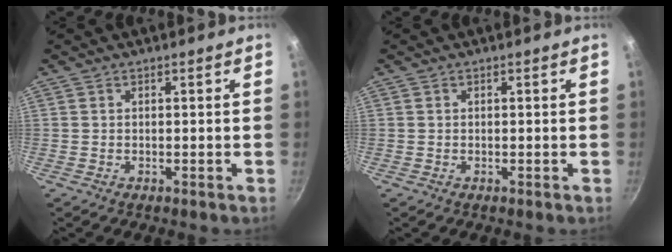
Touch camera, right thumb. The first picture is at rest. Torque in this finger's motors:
{"motor_torque": [-0.04, -0.05, 0.31, -0.13, 0.07]}